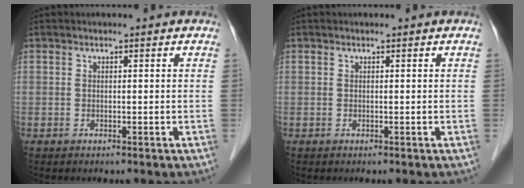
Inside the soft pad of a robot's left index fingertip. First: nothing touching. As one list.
[{"total": 0.0}]